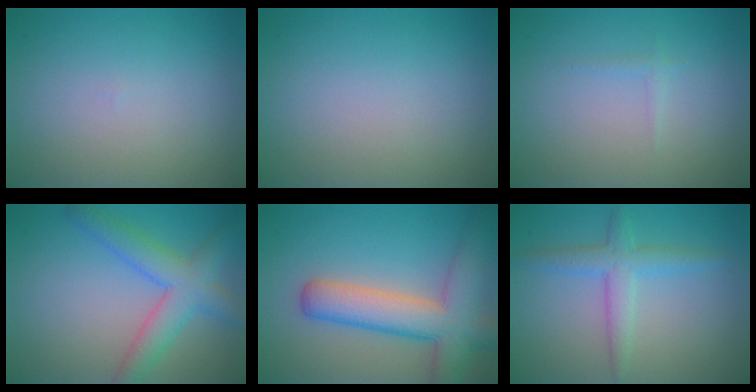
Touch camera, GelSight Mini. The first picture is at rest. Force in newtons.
{"total": 0.0}
{"total": 0.6, "press": 0.6, "slide": 0.0}
{"total": 5.0, "press": 5.0, "slide": 0.2}
{"total": 7.6, "press": 7.6, "slide": 0.5}
{"total": 3.0, "press": 3.0, "slide": 0.1}